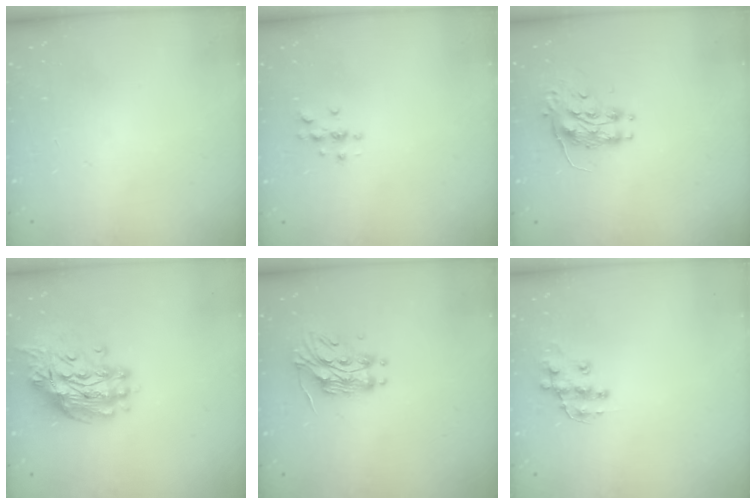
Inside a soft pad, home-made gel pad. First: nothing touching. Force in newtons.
{"total": 3.4, "press": 3.4, "slide": 0.4}
{"total": 8.1, "press": 8.1, "slide": 0.1}
{"total": 14.5, "press": 14.4, "slide": 1.3}
{"total": 11.8, "press": 11.8, "slide": 0.6}
{"total": 10.8, "press": 10.7, "slide": 0.8}